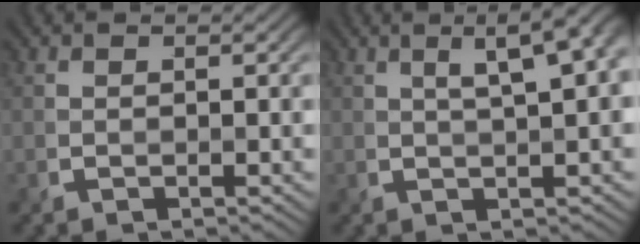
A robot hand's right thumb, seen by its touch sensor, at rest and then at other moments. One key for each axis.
{"total": 7.7, "fx": 2.8, "fy": 2.1, "fz": 6.8, "tx": -0.068, "ty": 0.033, "tz": 0.026}